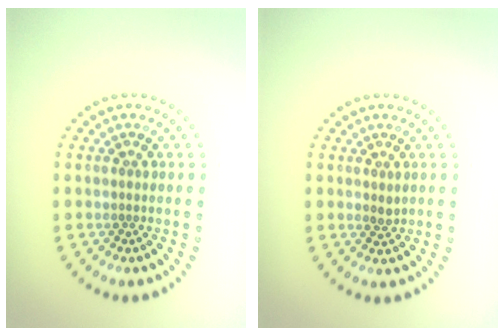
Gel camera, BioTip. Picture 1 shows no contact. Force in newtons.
{"total": 0.8, "press": 0.8, "slide": 0.2}